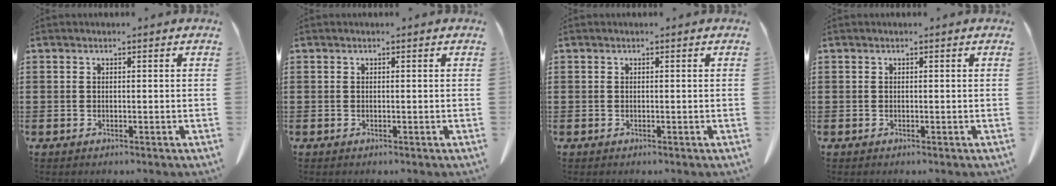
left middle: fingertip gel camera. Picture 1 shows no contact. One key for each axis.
{"total": 0.0}
{"total": 0.0}
{"total": 0.0}